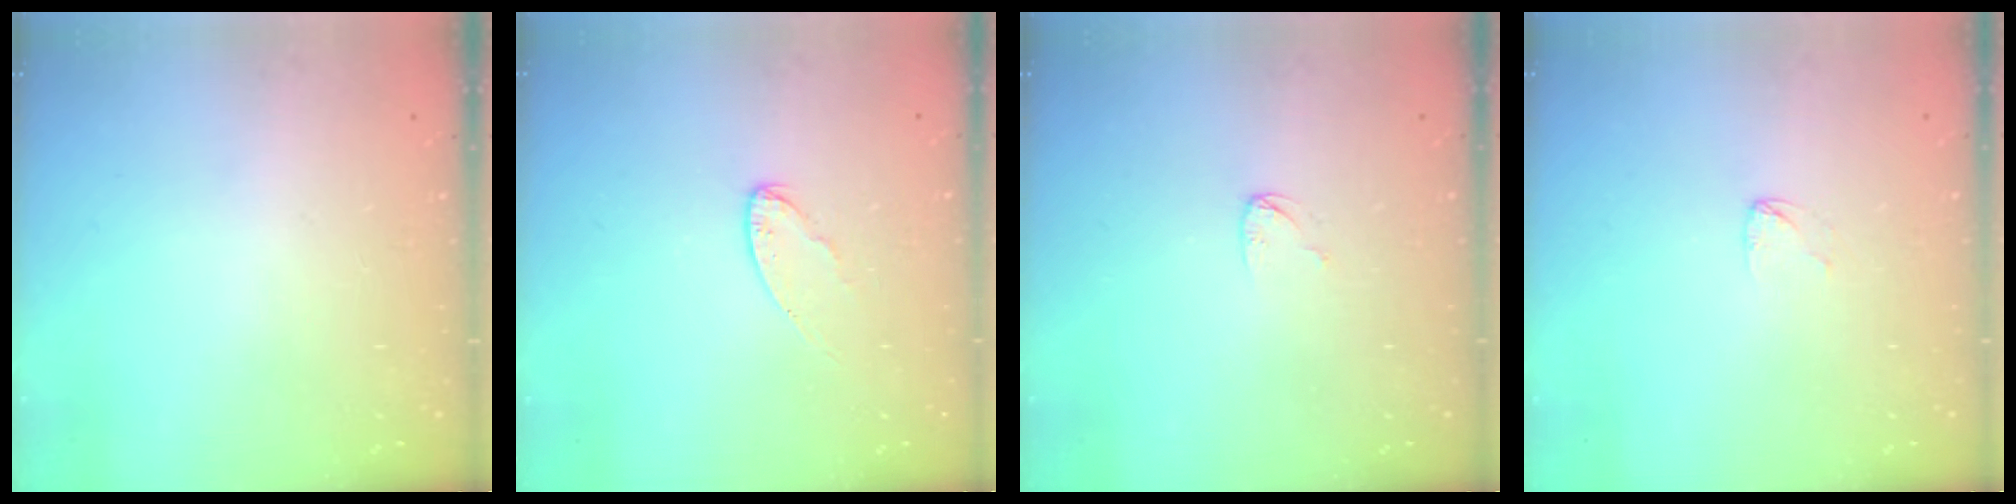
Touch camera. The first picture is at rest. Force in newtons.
{"total": 5.4, "press": 5.4, "slide": 0.6}
{"total": 3.9, "press": 3.9, "slide": 0.4}
{"total": 2.4, "press": 2.4, "slide": 0.2}